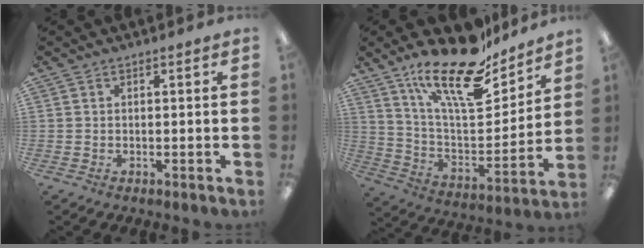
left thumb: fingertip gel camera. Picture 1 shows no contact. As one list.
[{"total": 22.3, "force": [16.4, 7.9, 13.0], "torque": [-0.219, -0.104, 0.282]}]